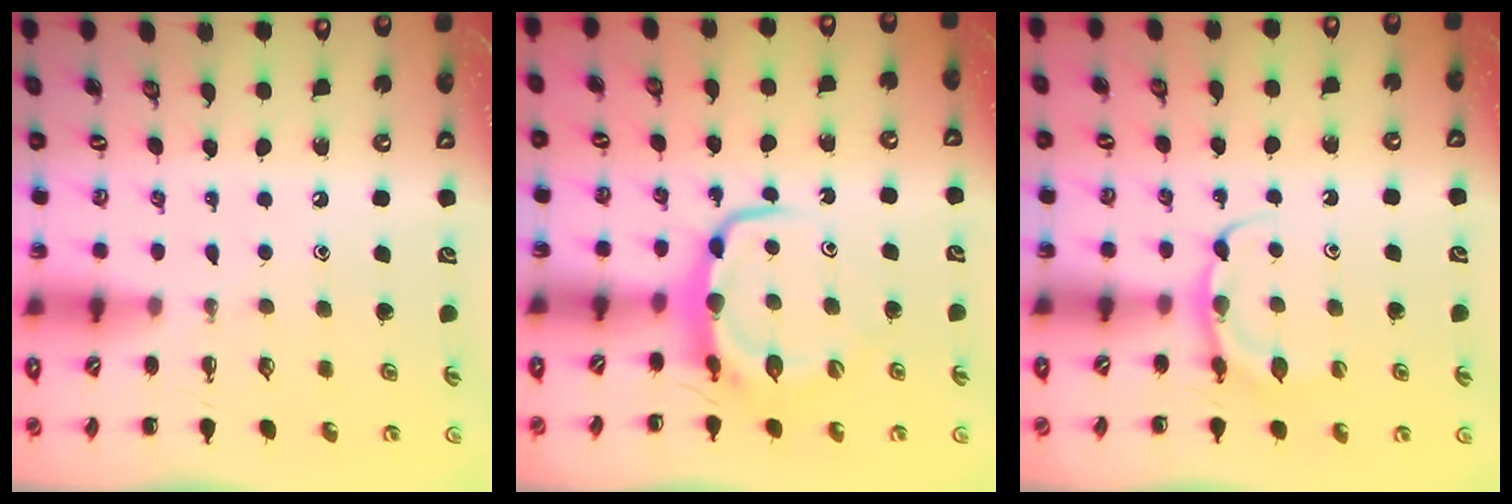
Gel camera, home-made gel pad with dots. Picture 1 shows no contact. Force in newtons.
{"total": 6.6, "press": 6.5, "slide": 1.0}
{"total": 5.4, "press": 5.4, "slide": 0.4}